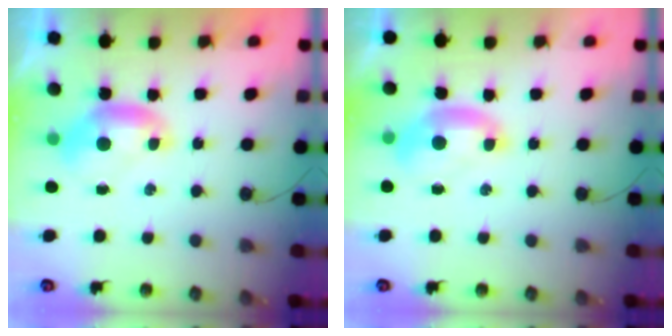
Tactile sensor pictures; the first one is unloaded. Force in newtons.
{"total": 1.7, "press": 1.6, "slide": 0.6}